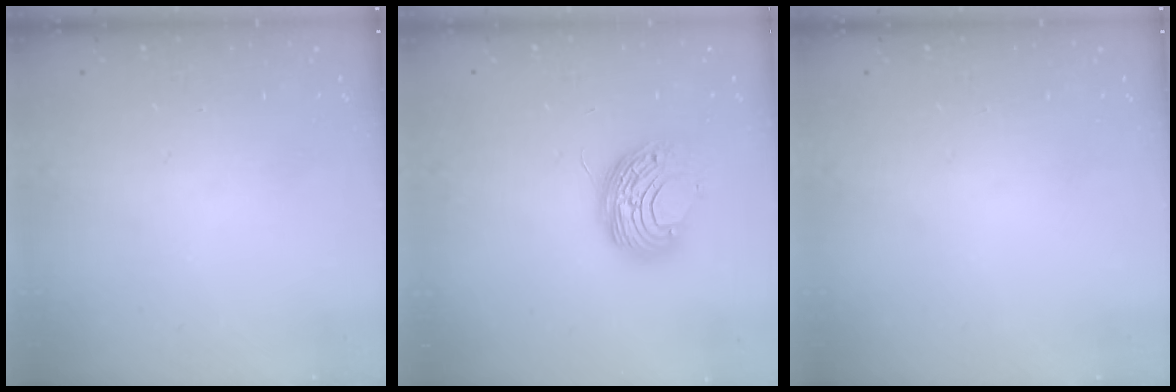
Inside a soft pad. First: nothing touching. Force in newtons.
{"total": 10.1, "press": 10.1, "slide": 0.8}
{"total": 0.0}